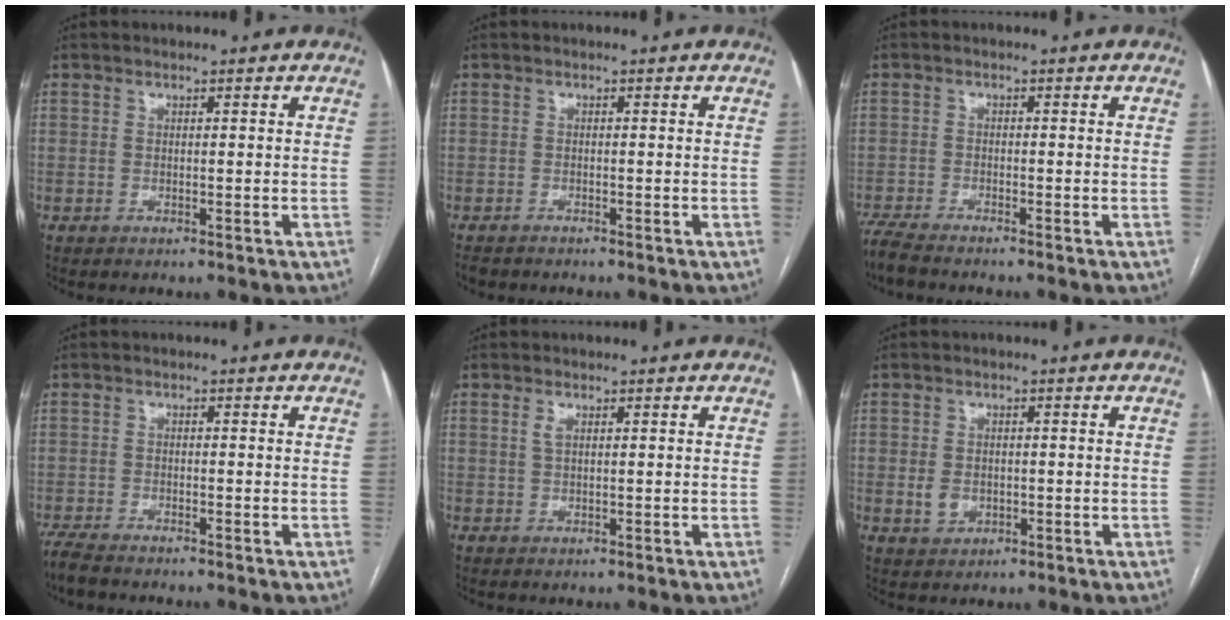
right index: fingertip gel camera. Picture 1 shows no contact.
{"total": 1.7, "force": [-1.6, 0.5, 0.3], "torque": [-0.011, -0.006, -0.022]}
{"total": 3.8, "force": [-3.4, -0.1, 1.5], "torque": [-0.031, -0.016, -0.064]}
{"total": 3.9, "force": [-3.5, 0.5, 1.7], "torque": [-0.033, -0.014, -0.062]}
{"total": 1.2, "force": [0.5, 0.4, 1.0], "torque": [-0.024, 0.002, 0.010]}
{"total": 3.0, "force": [-0.5, 2.4, 1.7], "torque": [-0.031, 0.001, 0.002]}